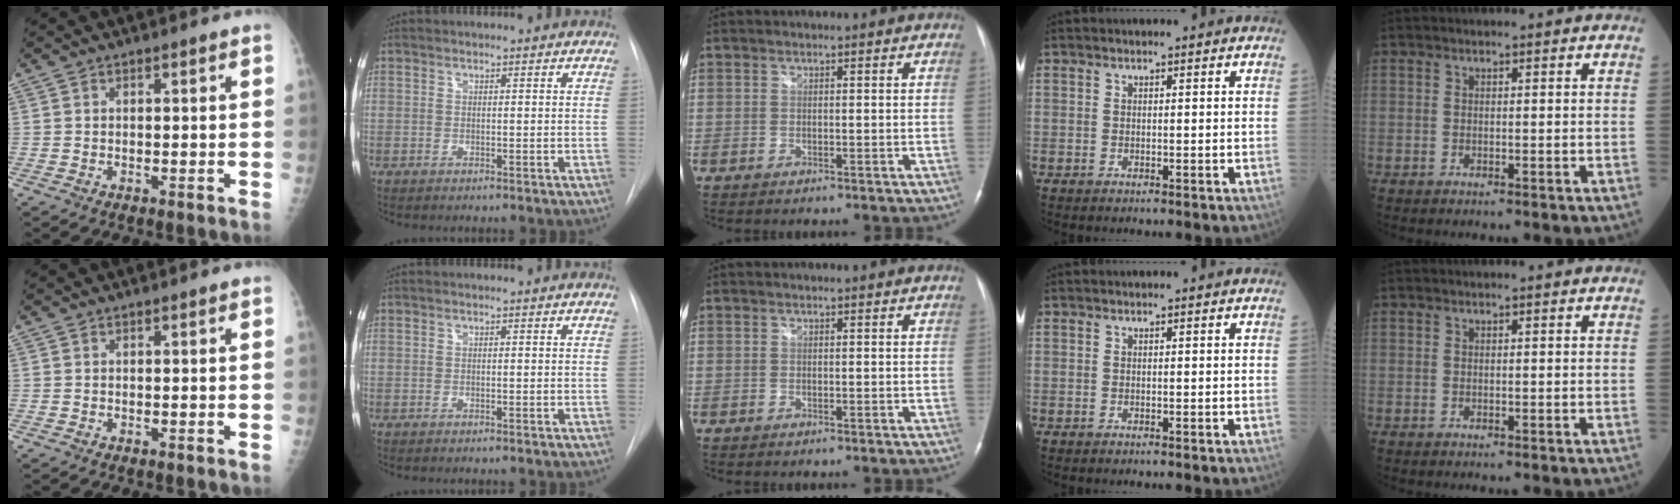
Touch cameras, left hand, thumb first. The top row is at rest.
{}